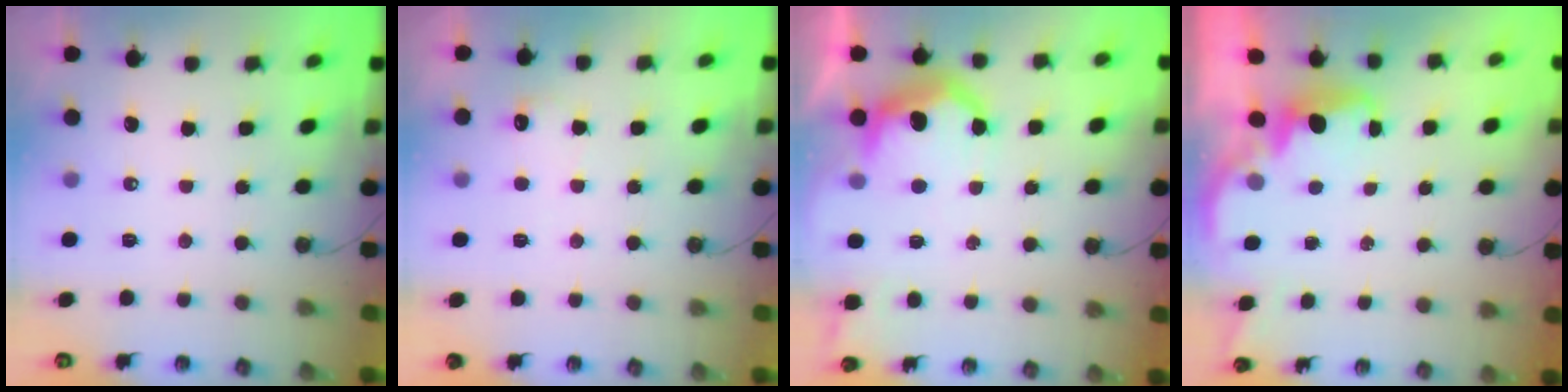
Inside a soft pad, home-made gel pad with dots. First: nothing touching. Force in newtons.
{"total": 6.0, "press": 6.0, "slide": 0.9}
{"total": 12.3, "press": 12.2, "slide": 0.8}
{"total": 1.9, "press": 1.8, "slide": 0.7}